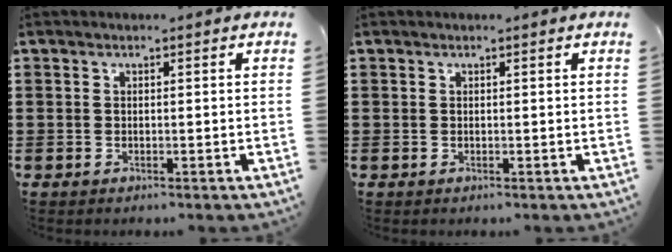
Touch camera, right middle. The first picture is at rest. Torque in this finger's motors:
{"motor_torque": [0.14, -0.18, 0.05, 0.02]}